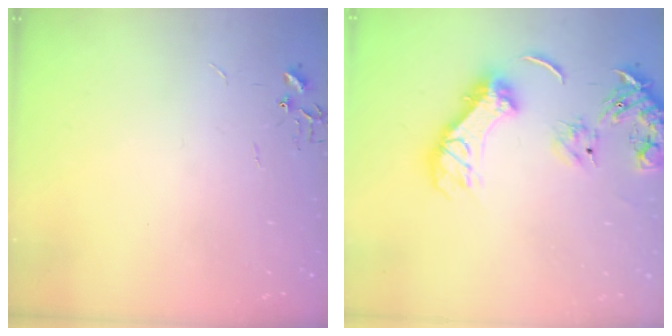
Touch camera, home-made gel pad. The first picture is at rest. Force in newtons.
{"total": 16.0, "press": 15.9, "slide": 1.7}